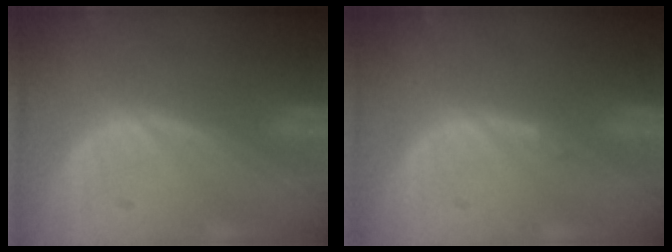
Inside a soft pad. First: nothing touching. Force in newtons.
{"total": 0.6, "press": 0.5, "slide": 0.3}